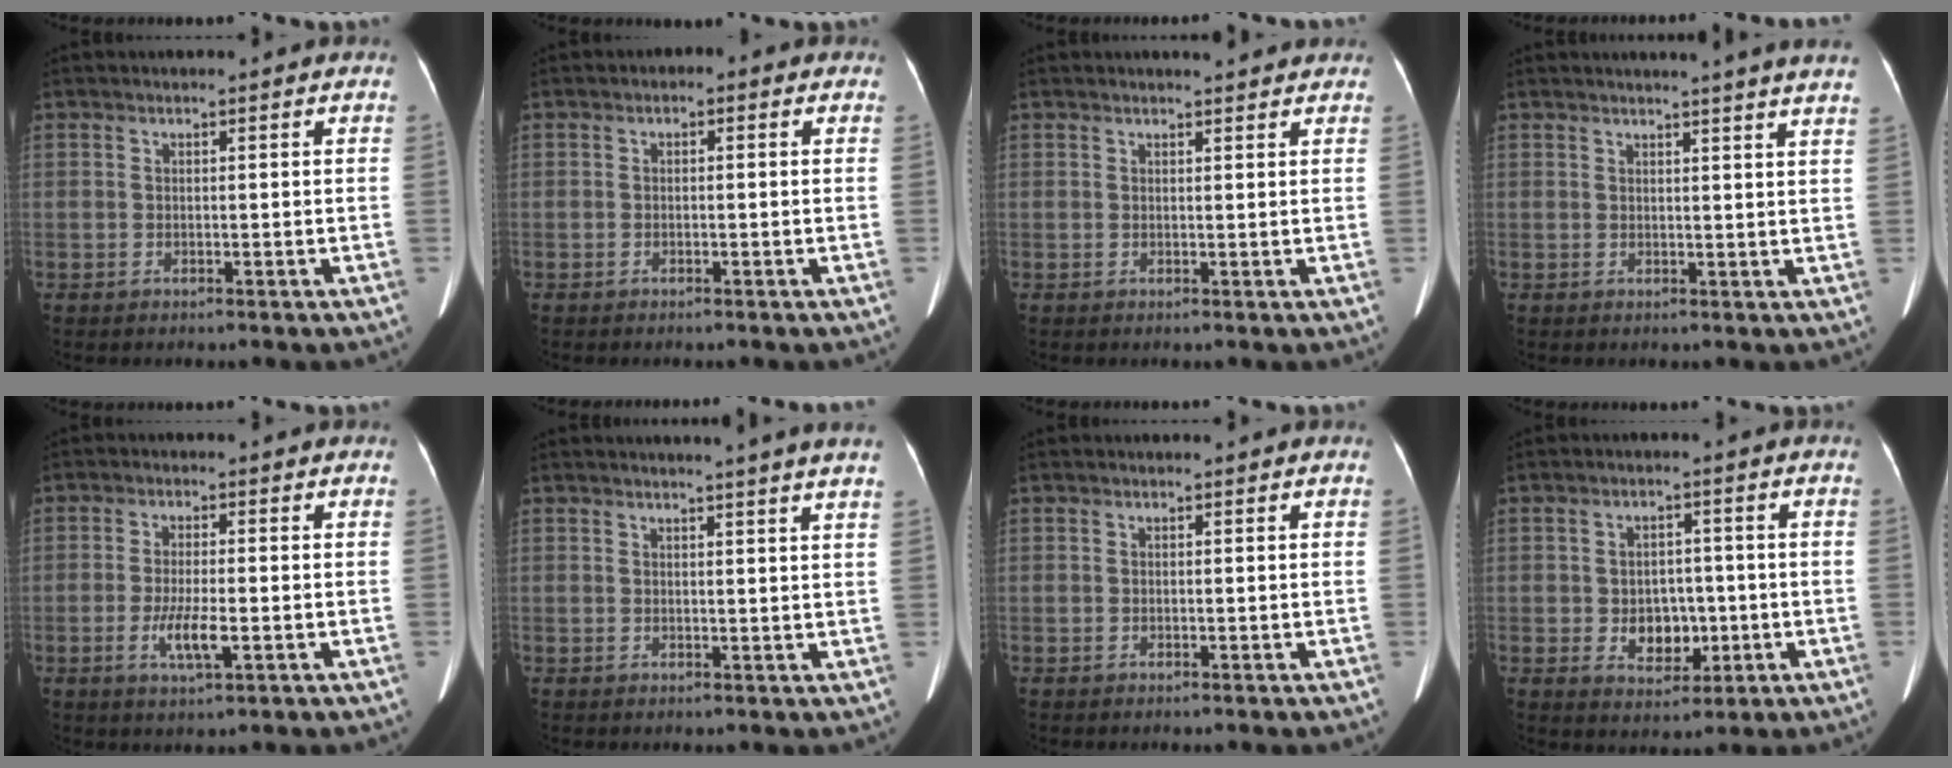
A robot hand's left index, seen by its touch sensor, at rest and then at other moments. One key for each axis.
{"total": 1.3, "fx": -0.4, "fy": 0.9, "fz": 0.9, "tx": -0.007, "ty": 0.011, "tz": -0.012}
{"total": 2.8, "fx": 2.6, "fy": 0.4, "fz": 0.8, "tx": -0.017, "ty": 0.005, "tz": 0.030}
{"total": 8.8, "fx": 8.0, "fy": -0.9, "fz": 3.4, "tx": -0.041, "ty": -0.015, "tz": 0.071}
{"total": 4.8, "fx": -1.5, "fy": 0.9, "fz": 4.5, "tx": -0.097, "ty": -0.007, "tz": -0.022}
{"total": 6.3, "fx": 5.6, "fy": -1.0, "fz": 2.6, "tx": -0.032, "ty": 0.003, "tz": 0.048}
{"total": 0.0}
{"total": 5.6, "fx": -1.0, "fy": 4.2, "fz": 3.7, "tx": -0.059, "ty": 0.007, "tz": -0.003}